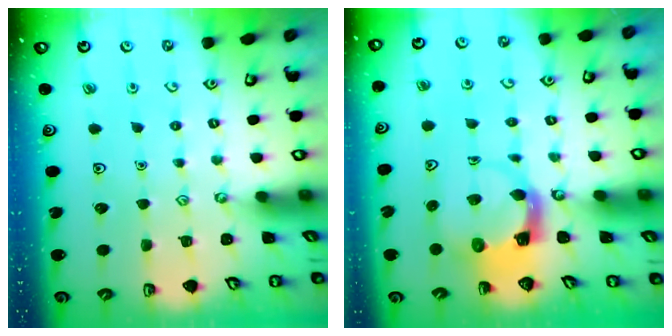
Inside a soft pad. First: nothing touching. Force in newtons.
{"total": 3.9, "press": 3.9, "slide": 0.6}